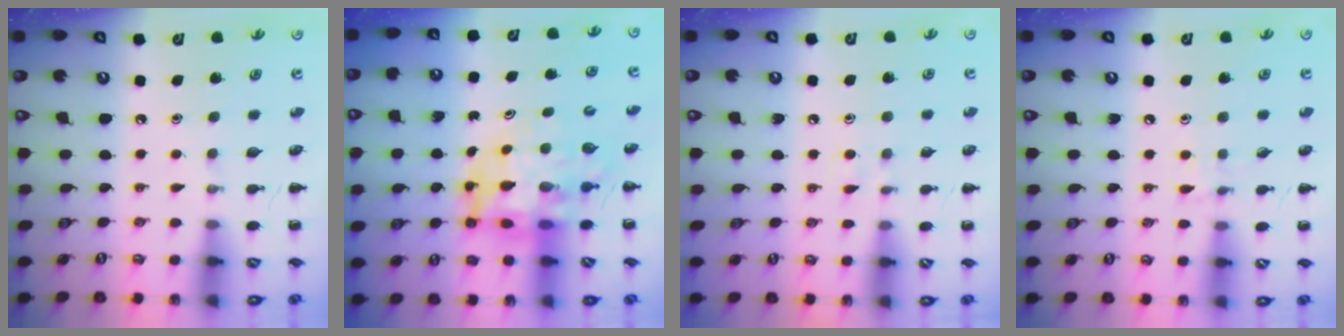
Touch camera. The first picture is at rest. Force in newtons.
{"total": 9.7, "press": 9.2, "slide": 3.0}
{"total": 4.3, "press": 3.8, "slide": 1.9}
{"total": 6.4, "press": 6.1, "slide": 2.0}